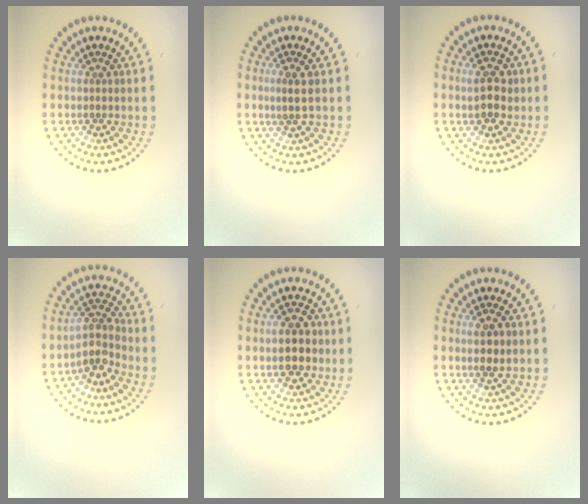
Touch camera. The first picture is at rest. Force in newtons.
{"total": 1.7, "press": 1.6, "slide": 0.8}
{"total": 2.9, "press": 2.9, "slide": 0.4}
{"total": 3.4, "press": 2.5, "slide": 2.2}
{"total": 4.4, "press": 4.4, "slide": 0.2}
{"total": 2.1, "press": 2.0, "slide": 0.6}